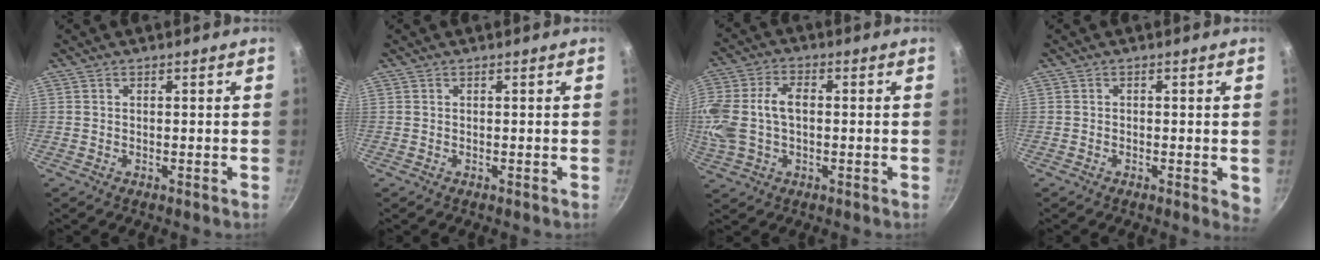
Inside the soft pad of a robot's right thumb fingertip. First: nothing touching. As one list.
[{"total": 0.0}, {"total": 13.9, "force": [0.3, 9.1, 10.6], "torque": [-0.230, 0.020, 0.001]}, {"total": 2.7, "force": [-0.5, 1.2, 2.3], "torque": [-0.025, -0.005, -0.009]}]